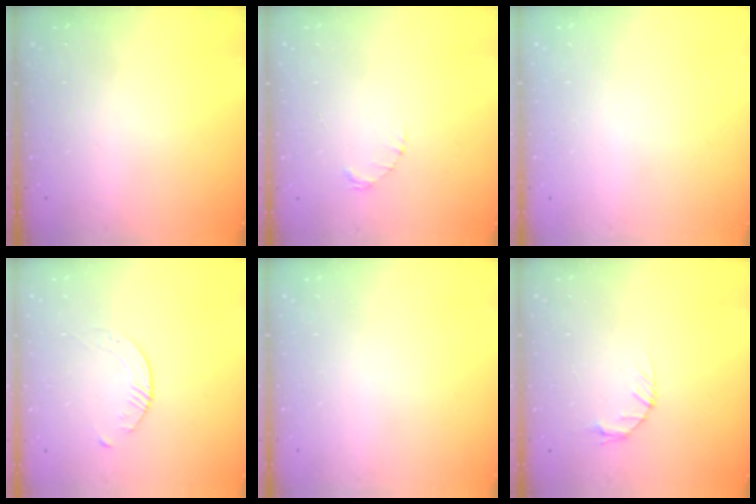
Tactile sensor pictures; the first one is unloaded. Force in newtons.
{"total": 1.6, "press": 1.5, "slide": 0.3}
{"total": 0.0}
{"total": 3.9, "press": 3.9, "slide": 0.4}
{"total": 0.0}
{"total": 3.3, "press": 3.2, "slide": 0.5}